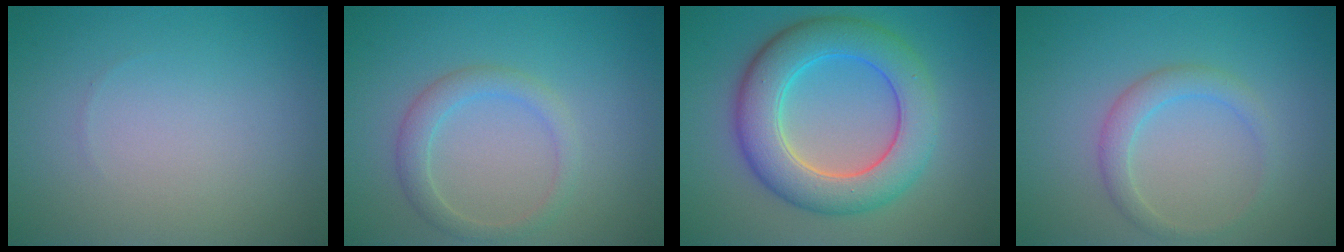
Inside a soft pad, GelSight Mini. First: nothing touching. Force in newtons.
{"total": 2.4, "press": 2.4, "slide": 0.1}
{"total": 7.9, "press": 7.8, "slide": 0.6}
{"total": 2.2, "press": 2.2, "slide": 0.1}